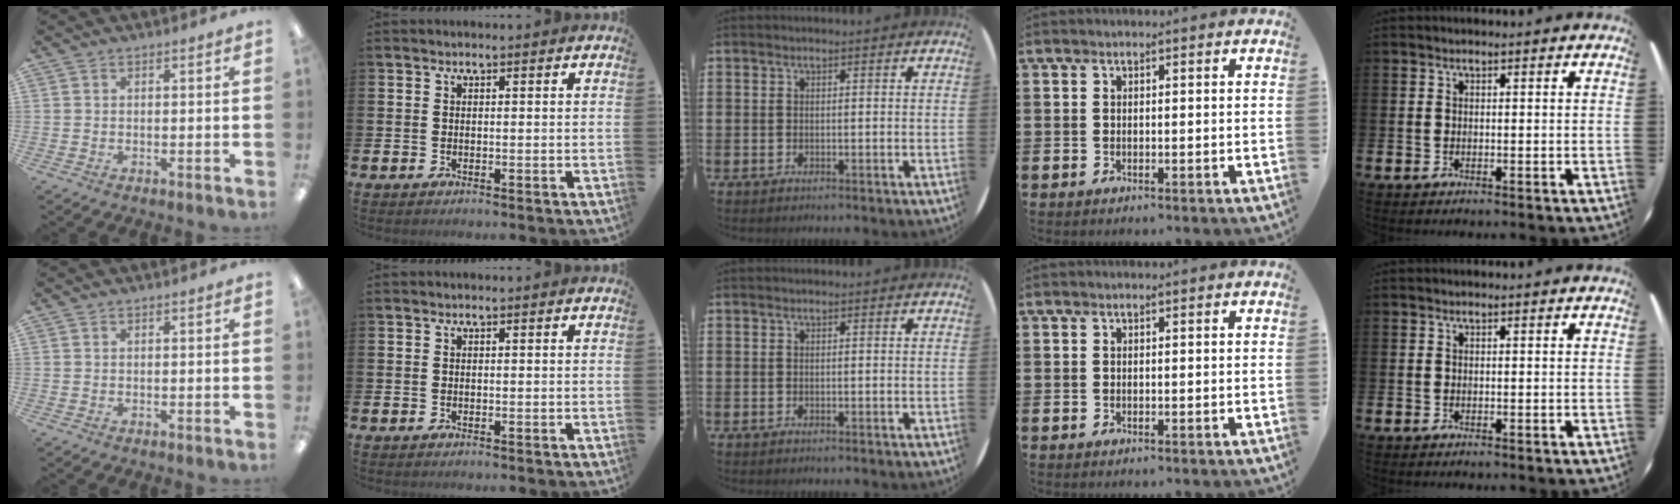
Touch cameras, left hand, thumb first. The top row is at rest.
{}